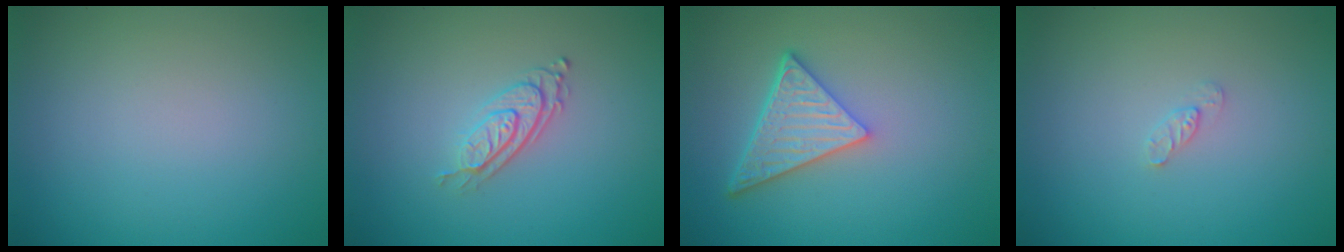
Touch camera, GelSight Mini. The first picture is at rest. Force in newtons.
{"total": 2.8, "press": 2.1, "slide": 1.9}
{"total": 5.0, "press": 3.7, "slide": 3.3}
{"total": 0.9, "press": 0.8, "slide": 0.2}